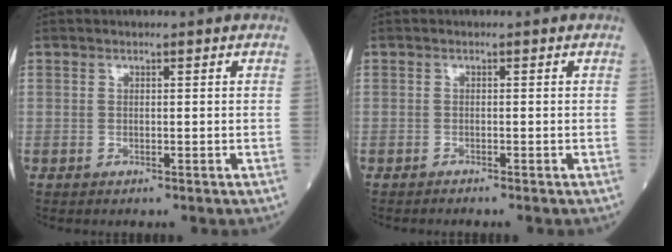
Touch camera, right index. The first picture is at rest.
{"total": 1.5, "force": [-1.3, -0.2, 0.7], "torque": [-0.008, 0.002, -0.014]}